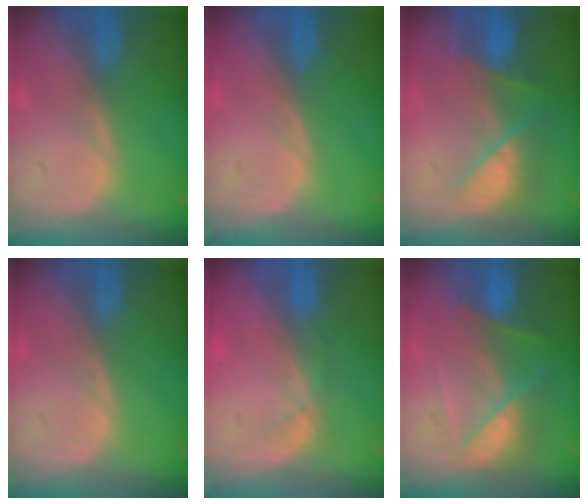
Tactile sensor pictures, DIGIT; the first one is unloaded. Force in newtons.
{"total": 0.0}
{"total": 7.2, "press": 6.6, "slide": 2.9}
{"total": 0.0}
{"total": 2.1, "press": 1.9, "slide": 0.9}
{"total": 7.4, "press": 6.5, "slide": 3.4}